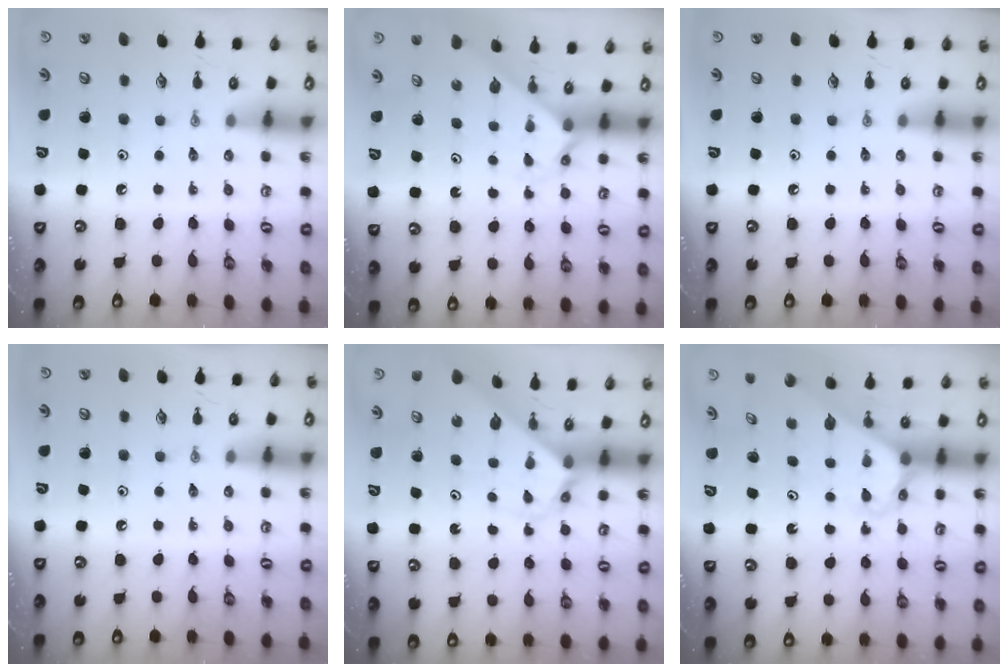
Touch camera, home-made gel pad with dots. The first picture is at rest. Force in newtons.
{"total": 2.3, "press": 2.3, "slide": 0.2}
{"total": 0.0}
{"total": 0.0}
{"total": 2.8, "press": 2.8, "slide": 0.2}
{"total": 2.8, "press": 2.8, "slide": 0.2}